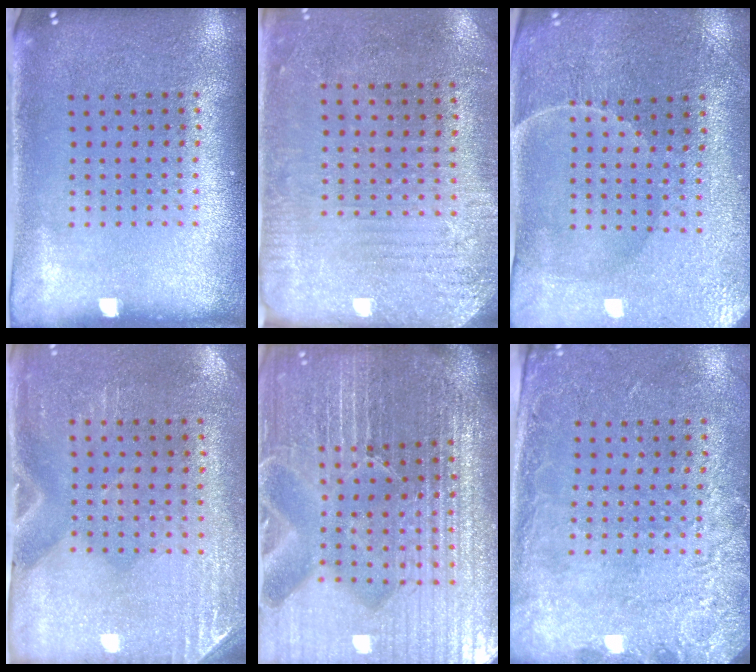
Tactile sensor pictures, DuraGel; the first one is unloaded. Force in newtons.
{"total": 2.8, "press": 2.4, "slide": 1.4}
{"total": 1.0, "press": 0.9, "slide": 0.3}
{"total": 2.9, "press": 2.5, "slide": 1.4}
{"total": 7.0, "press": 6.2, "slide": 3.4}
{"total": 2.6, "press": 2.0, "slide": 1.7}